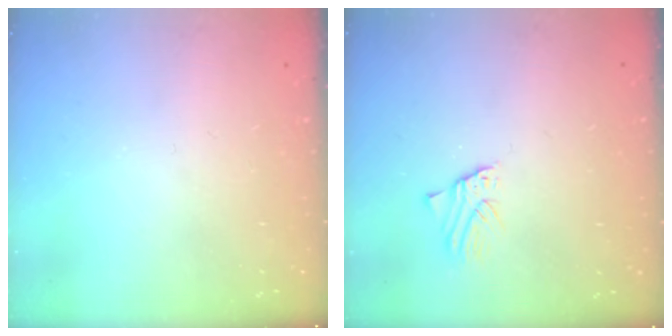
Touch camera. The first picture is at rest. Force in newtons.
{"total": 1.7, "press": 1.6, "slide": 0.2}